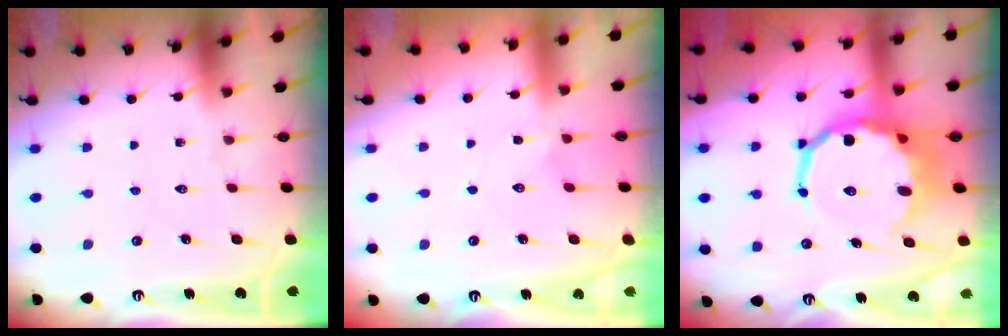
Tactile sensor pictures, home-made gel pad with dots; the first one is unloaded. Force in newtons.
{"total": 2.1, "press": 2.1, "slide": 0.3}
{"total": 12.5, "press": 12.1, "slide": 3.2}